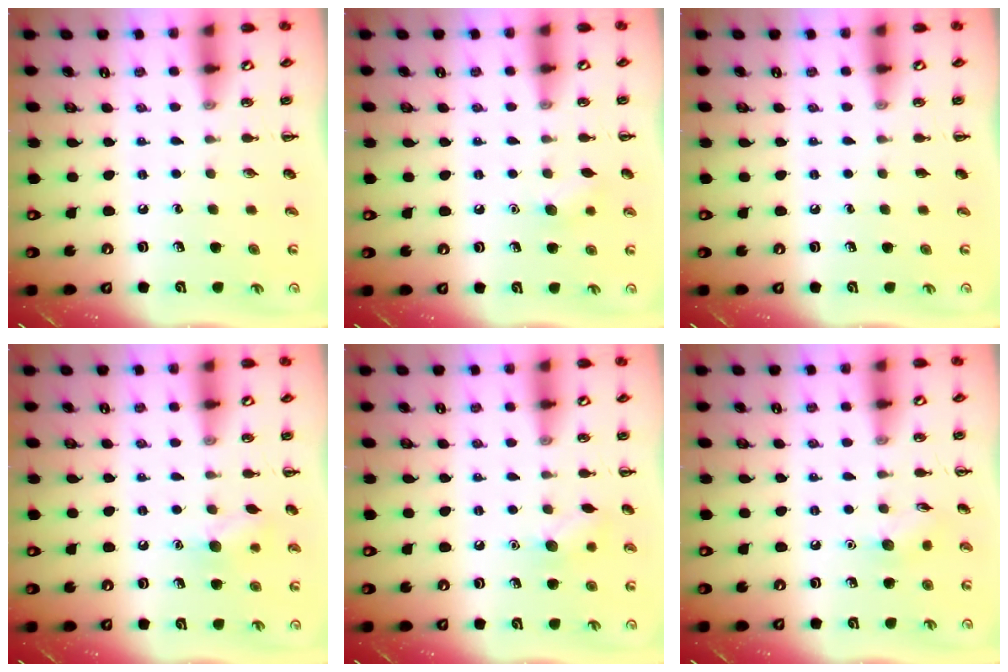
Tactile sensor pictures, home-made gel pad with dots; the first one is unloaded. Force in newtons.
{"total": 6.8, "press": 6.5, "slide": 1.9}
{"total": 0.0}
{"total": 7.7, "press": 7.6, "slide": 1.4}
{"total": 8.5, "press": 8.3, "slide": 1.7}
{"total": 6.3, "press": 6.2, "slide": 1.5}